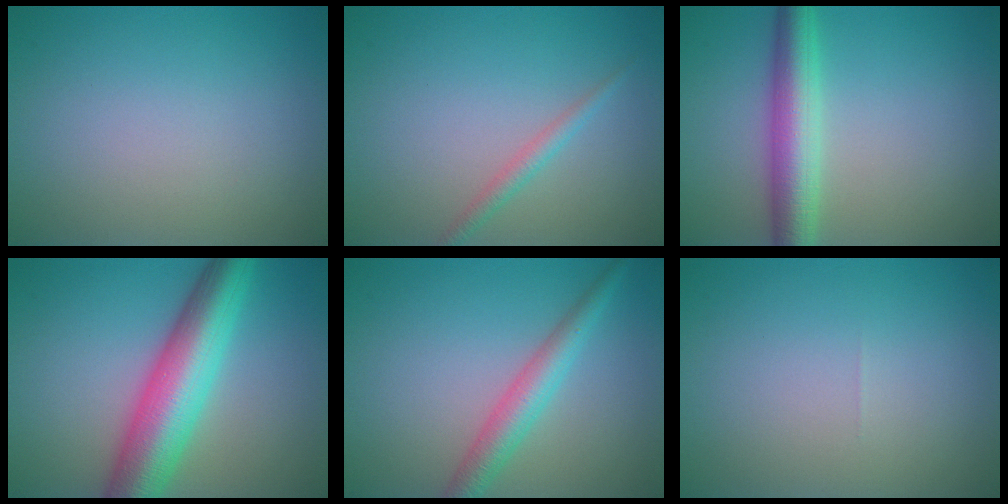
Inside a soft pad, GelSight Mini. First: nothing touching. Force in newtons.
{"total": 1.4, "press": 1.4, "slide": 0.1}
{"total": 5.2, "press": 5.2, "slide": 0.2}
{"total": 9.1, "press": 9.1, "slide": 0.2}
{"total": 3.4, "press": 3.4, "slide": 0.0}
{"total": 0.0}